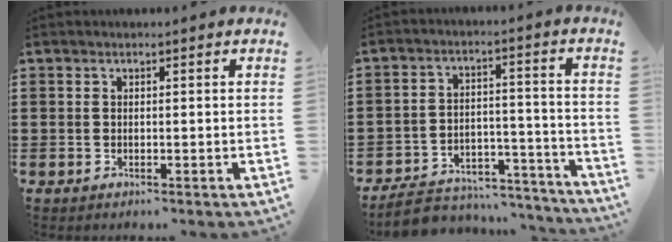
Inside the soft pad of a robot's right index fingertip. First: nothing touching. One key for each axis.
{"total": 6.5, "fx": -6.1, "fy": 2.0, "fz": 1.5, "tx": -0.026, "ty": 0.019, "tz": -0.117}